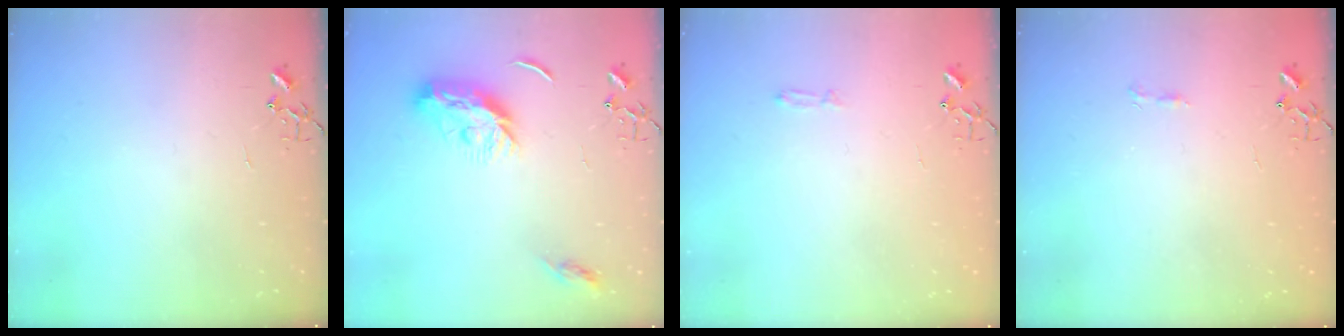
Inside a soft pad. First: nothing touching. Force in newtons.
{"total": 9.6, "press": 9.6, "slide": 0.0}
{"total": 2.8, "press": 2.8, "slide": 0.4}
{"total": 5.0, "press": 4.9, "slide": 0.6}